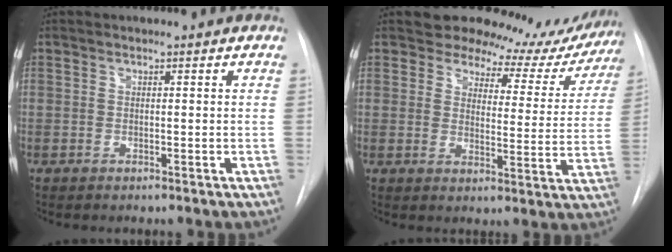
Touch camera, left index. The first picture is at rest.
{"total": 13.2, "force": [12.5, 4.2, 0.5], "torque": [0.028, -0.040, 0.124]}